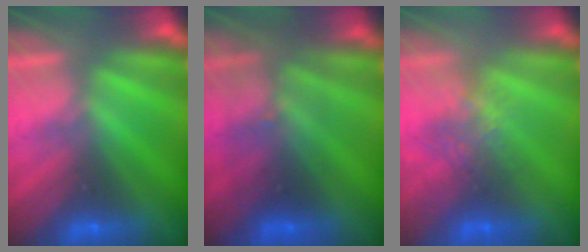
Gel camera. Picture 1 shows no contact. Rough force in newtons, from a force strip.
{"total": 2.8}
{"total": 2.9}